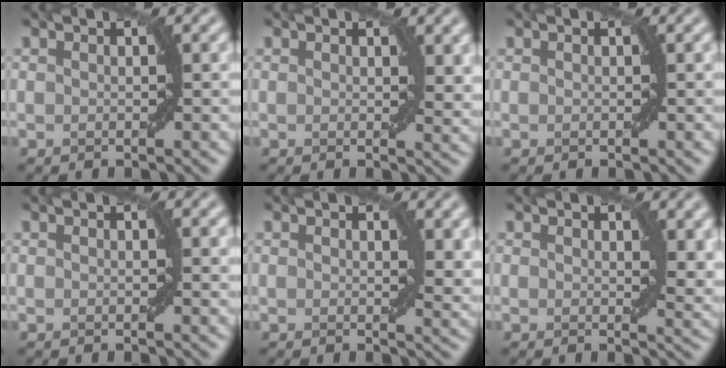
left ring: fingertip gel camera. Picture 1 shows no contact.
{"total": 1.6, "force": [0.8, 0.6, 1.3], "torque": [-0.012, -0.007, 0.015]}
{"total": 0.0}
{"total": 0.5, "force": [0.2, 0.0, 0.5], "torque": [-0.004, -0.002, 0.003]}
{"total": 2.3, "force": [1.0, 0.9, 1.9], "torque": [-0.021, -0.008, 0.018]}
{"total": 3.0, "force": [1.2, 1.2, 2.4], "torque": [-0.029, -0.008, 0.021]}